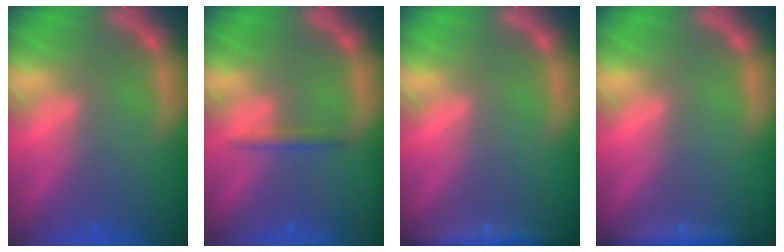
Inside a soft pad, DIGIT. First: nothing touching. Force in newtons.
{"total": 1.4}
{"total": 3.5}
{"total": 2.4}